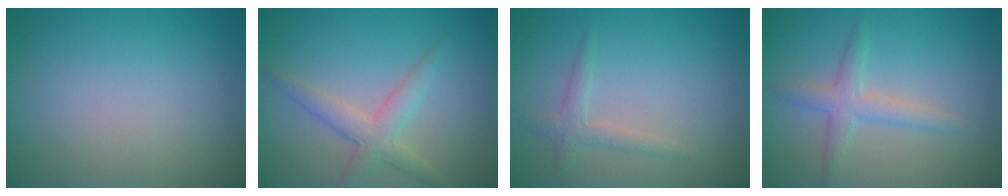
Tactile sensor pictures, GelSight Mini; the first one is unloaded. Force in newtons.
{"total": 3.0, "press": 3.0, "slide": 0.1}
{"total": 1.7, "press": 1.7, "slide": 0.0}
{"total": 2.7, "press": 2.7, "slide": 0.0}